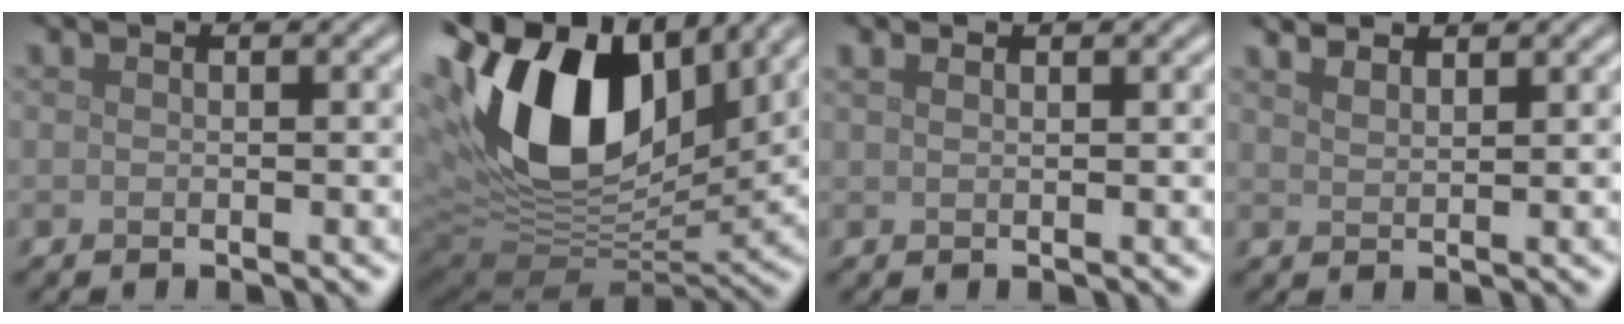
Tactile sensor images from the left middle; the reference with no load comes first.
{"total": 17.0, "force": [5.2, 10.4, 12.5], "torque": [-0.256, 0.012, 0.092]}
{"total": 1.0, "force": [0.8, 0.3, 0.5], "torque": [-0.013, 0.003, 0.015]}
{"total": 2.7, "force": [2.3, 0.8, 1.2], "torque": [-0.007, 0.012, 0.019]}